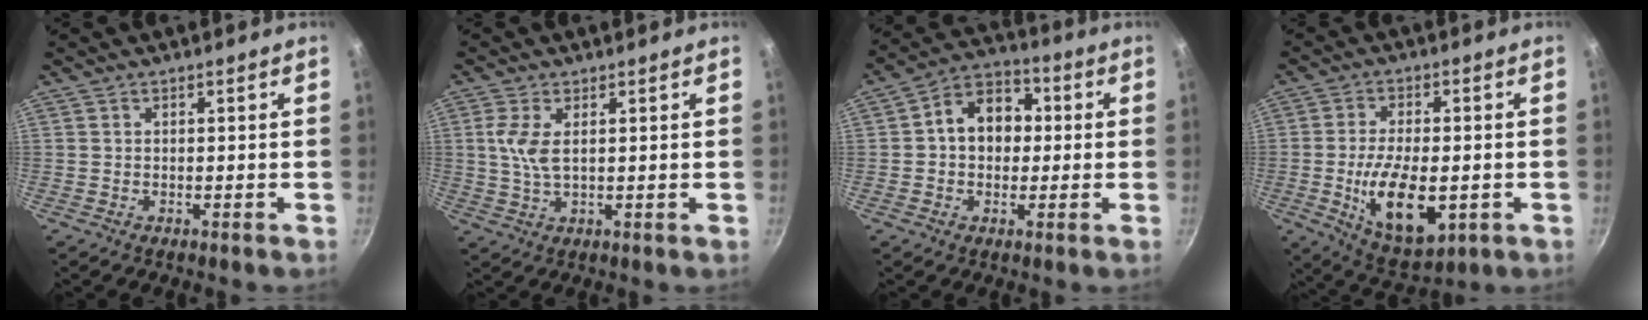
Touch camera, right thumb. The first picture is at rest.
{"total": 4.9, "force": [1.2, 1.9, 4.3], "torque": [-0.095, -0.002, 0.026]}
{"total": 10.6, "force": [0.7, 8.2, 6.6], "torque": [-0.061, 0.026, -0.006]}
{"total": 14.2, "force": [-2.8, 6.9, 12.1], "torque": [-0.199, -0.001, -0.037]}